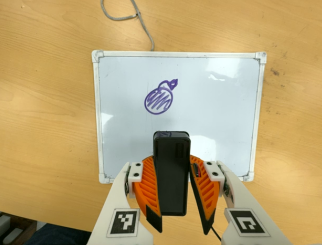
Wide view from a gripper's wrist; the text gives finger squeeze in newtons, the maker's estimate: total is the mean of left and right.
{"total": 9.9, "left": 8.1, "right": 11.7}